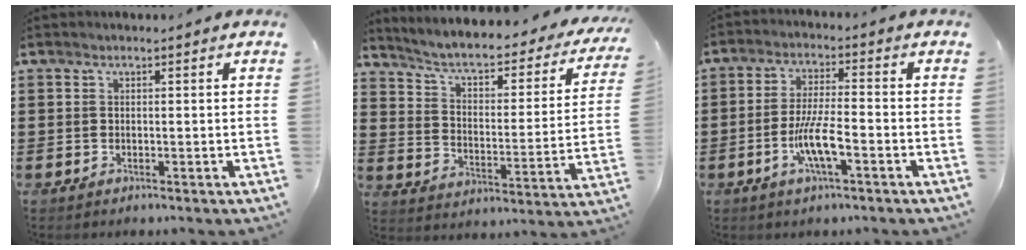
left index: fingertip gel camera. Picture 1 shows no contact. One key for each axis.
{"total": 4.7, "fx": 3.8, "fy": 0.9, "fz": 2.7, "tx": -0.071, "ty": -0.033, "tz": 0.055}
{"total": 6.9, "fx": -2.5, "fy": 1.3, "fz": 6.3, "tx": -0.130, "ty": -0.007, "tz": -0.051}